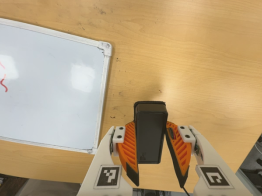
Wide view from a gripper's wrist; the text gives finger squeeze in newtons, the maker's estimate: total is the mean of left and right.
{"total": 5.0, "left": 4.4, "right": 5.6}